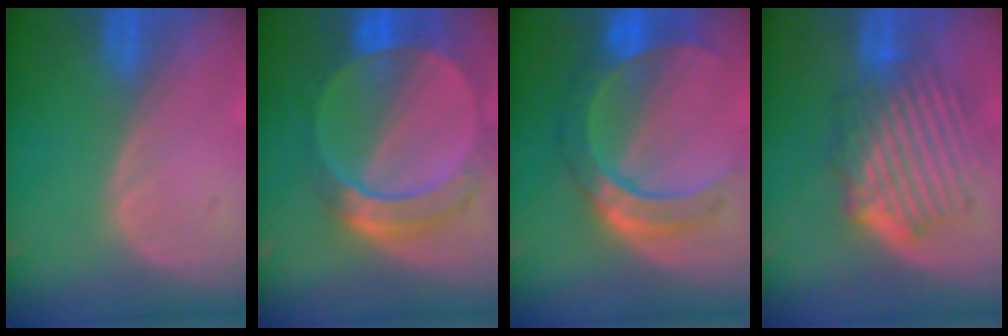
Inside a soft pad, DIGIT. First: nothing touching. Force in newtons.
{"total": 9.5, "press": 8.2, "slide": 4.8}
{"total": 8.3, "press": 8.3, "slide": 0.5}
{"total": 9.4, "press": 8.4, "slide": 4.3}